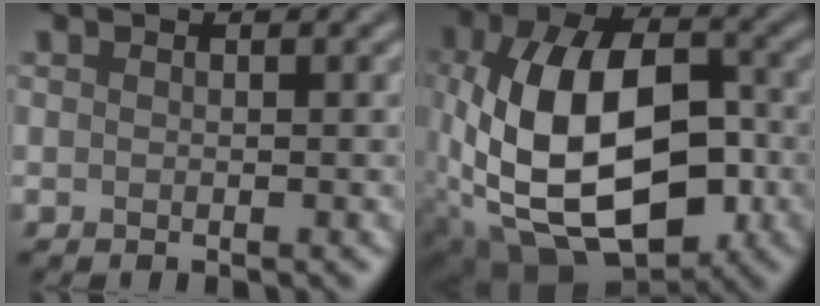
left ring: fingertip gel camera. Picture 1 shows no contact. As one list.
[{"total": 14.9, "force": [-2.6, 8.7, 11.8], "torque": [-0.228, -0.005, -0.048]}]